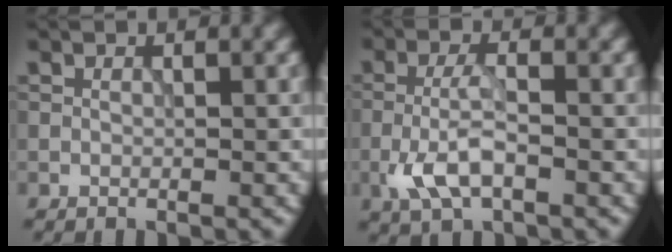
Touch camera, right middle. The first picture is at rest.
{"total": 4.1, "force": [-1.7, 1.4, 3.4], "torque": [-0.075, 0.000, -0.040]}